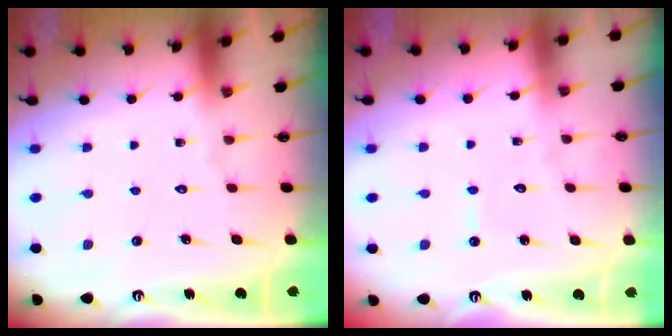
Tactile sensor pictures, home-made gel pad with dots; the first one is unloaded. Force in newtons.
{"total": 3.8, "press": 3.8, "slide": 0.3}